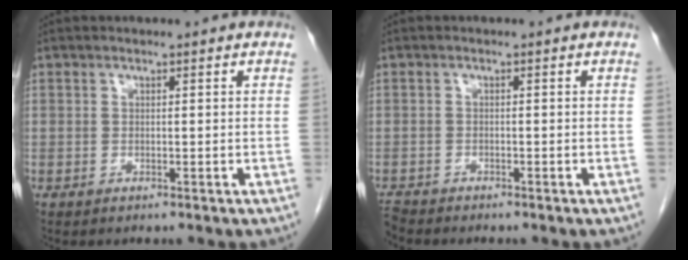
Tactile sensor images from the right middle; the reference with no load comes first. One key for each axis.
{"total": 1.9, "fx": -1.9, "fy": 0.1, "fz": -0.1, "tx": -0.003, "ty": -0.011, "tz": -0.035}